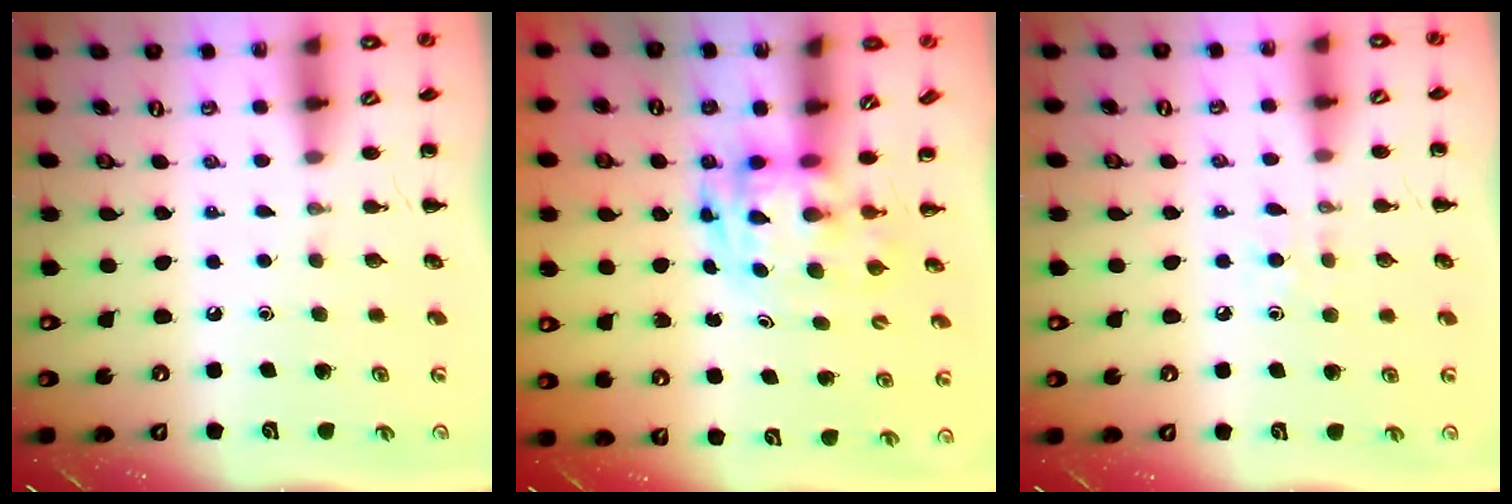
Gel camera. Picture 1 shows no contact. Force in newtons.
{"total": 3.5, "press": 3.4, "slide": 0.7}
{"total": 5.3, "press": 4.9, "slide": 1.8}